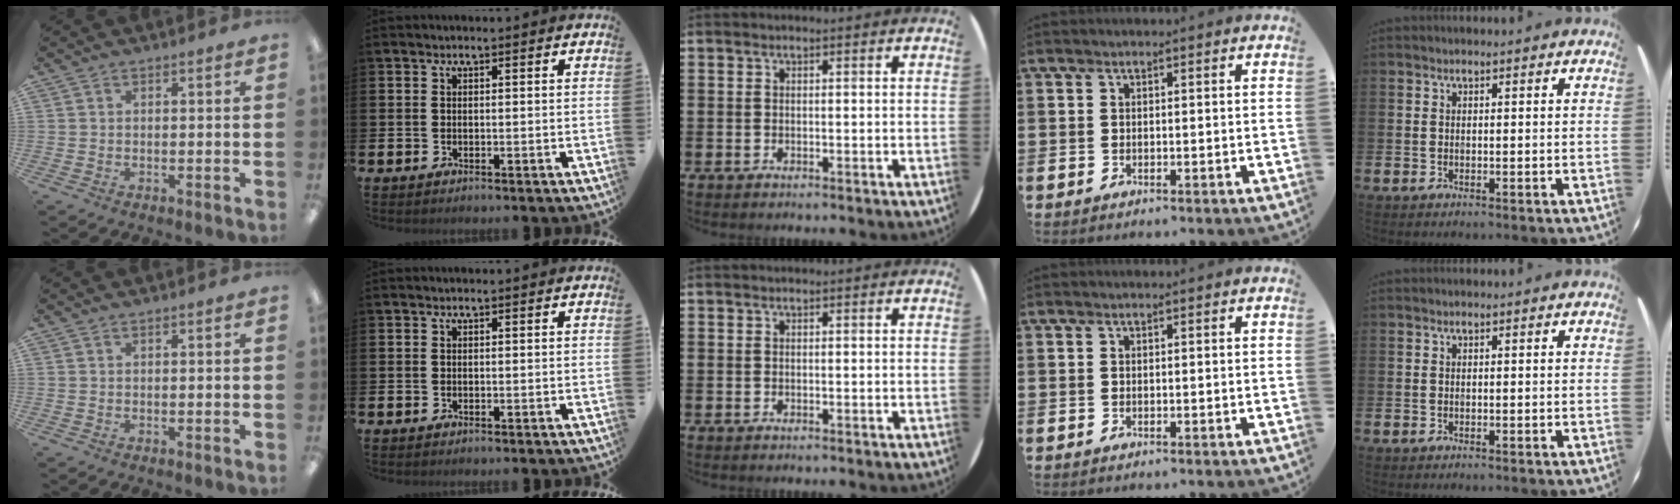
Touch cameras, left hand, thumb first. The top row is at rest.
{}